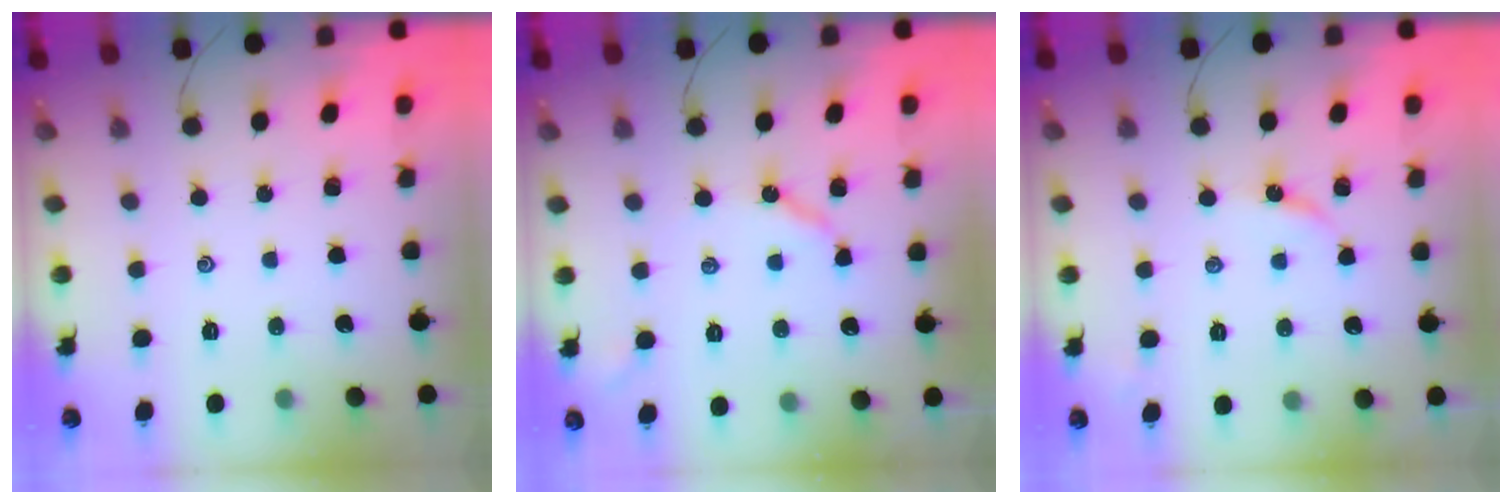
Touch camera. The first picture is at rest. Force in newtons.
{"total": 4.8, "press": 4.8, "slide": 0.7}
{"total": 5.2, "press": 5.2, "slide": 0.6}